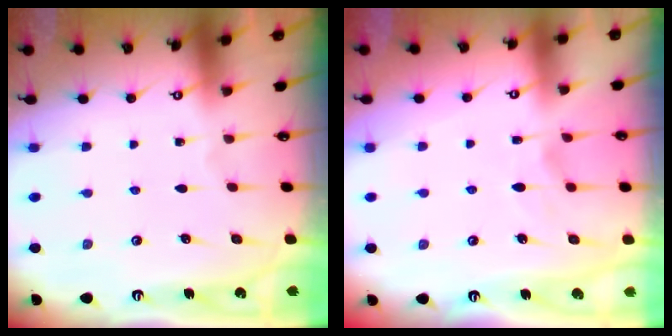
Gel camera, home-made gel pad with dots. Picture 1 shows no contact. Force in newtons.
{"total": 2.0, "press": 1.6, "slide": 1.1}